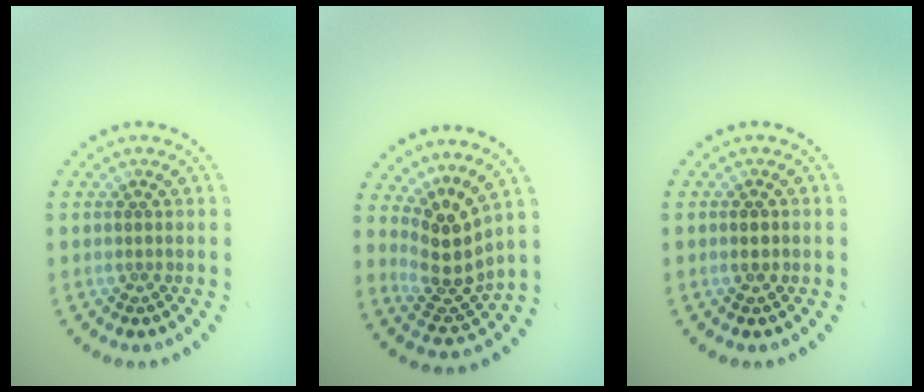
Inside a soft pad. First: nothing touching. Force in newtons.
{"total": 3.7, "press": 2.8, "slide": 2.3}
{"total": 1.4, "press": 1.4, "slide": 0.1}